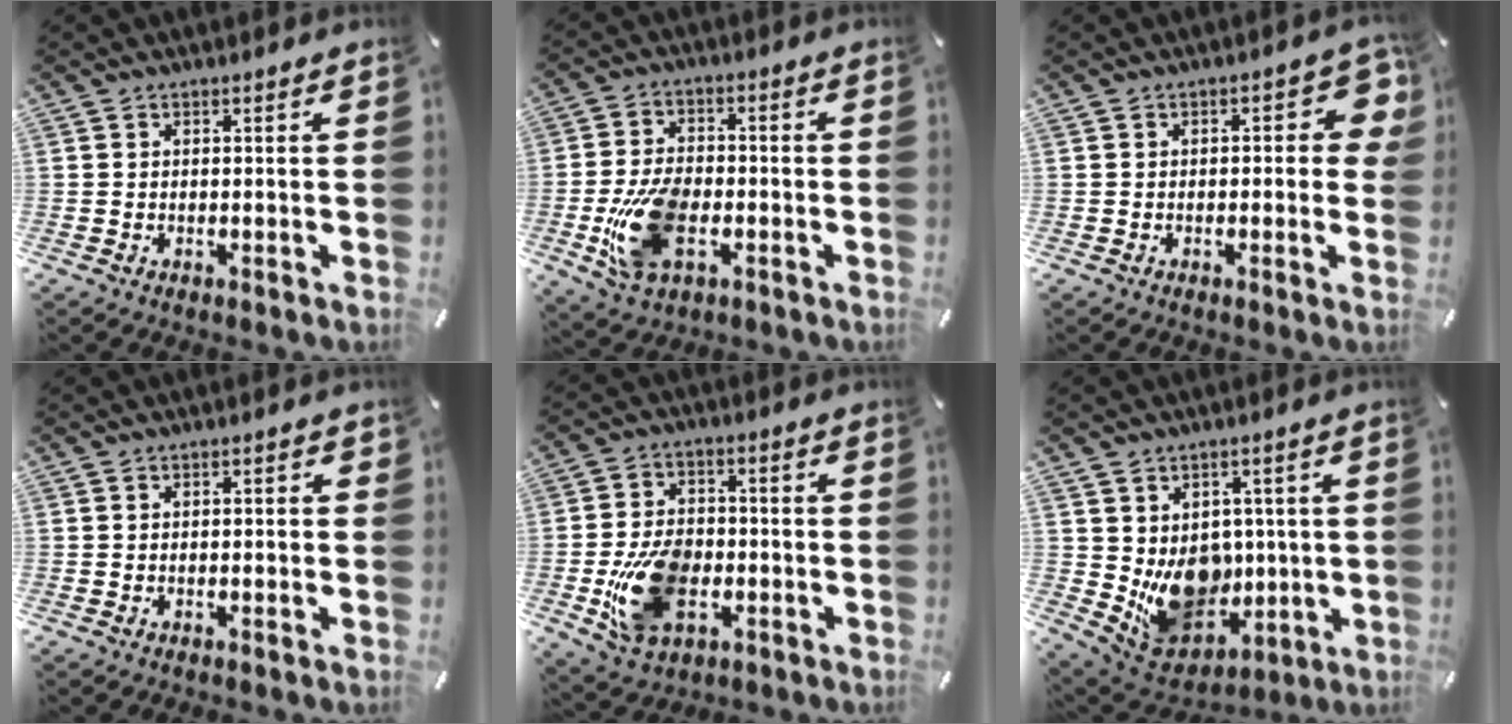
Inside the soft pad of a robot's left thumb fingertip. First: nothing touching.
{"total": 13.1, "force": [-3.7, 8.1, 9.6], "torque": [-0.198, 0.000, -0.063]}
{"total": 6.4, "force": [0.9, 3.1, 5.6], "torque": [-0.065, 0.001, 0.009]}
{"total": 0.8, "force": [-0.2, 0.4, 0.7], "torque": [-0.011, 0.003, -0.006]}
{"total": 14.4, "force": [-3.6, 10.0, 9.8], "torque": [-0.197, 0.002, -0.062]}
{"total": 12.4, "force": [-0.2, 11.3, 5.3], "torque": [-0.079, -0.027, 0.014]}